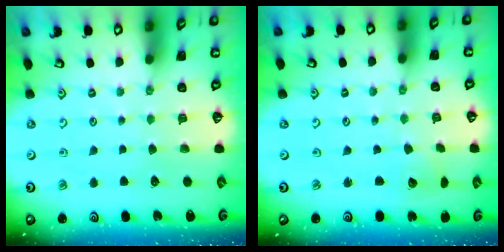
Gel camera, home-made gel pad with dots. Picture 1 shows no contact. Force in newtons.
{"total": 3.7, "press": 3.7, "slide": 0.3}